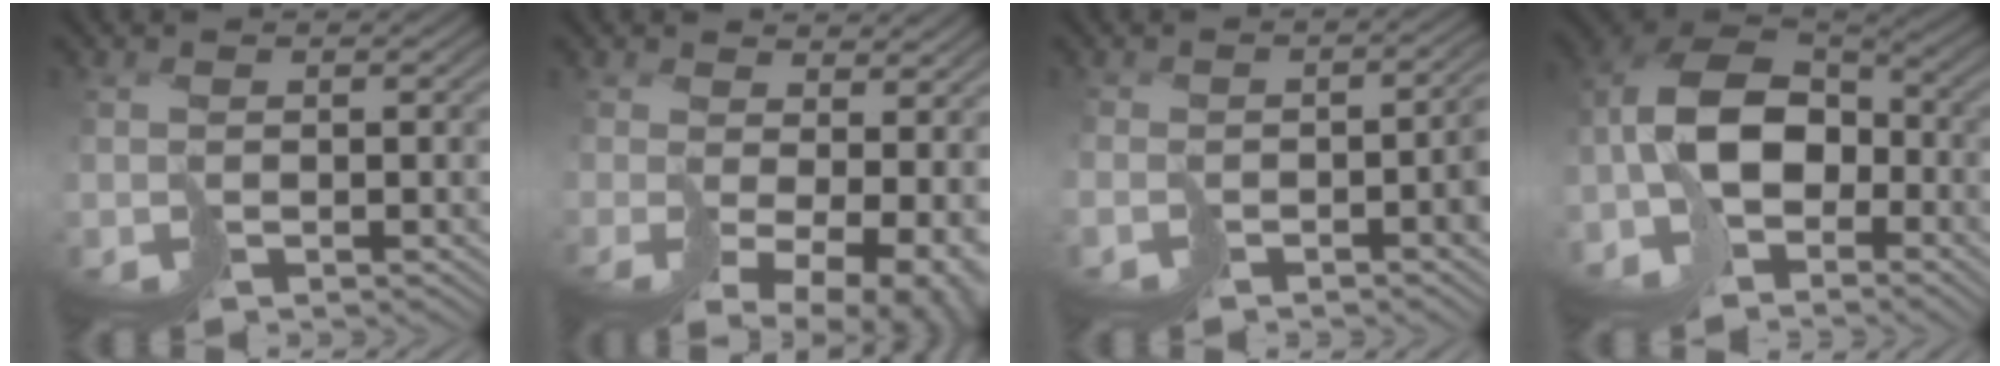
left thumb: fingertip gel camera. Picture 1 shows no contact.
{"total": 8.9, "force": [-1.4, 4.4, 7.6], "torque": [-0.139, -0.040, 0.015]}
{"total": 3.8, "force": [-2.8, 0.7, 2.5], "torque": [-0.021, -0.002, -0.043]}
{"total": 9.4, "force": [-3.9, 5.9, 6.2], "torque": [-0.119, -0.008, -0.085]}